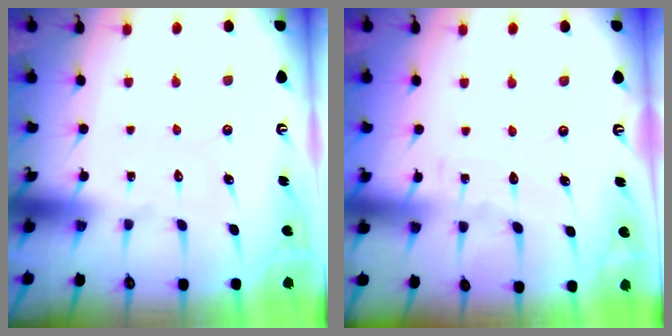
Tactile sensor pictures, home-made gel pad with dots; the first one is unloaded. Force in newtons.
{"total": 2.1, "press": 2.1, "slide": 0.2}